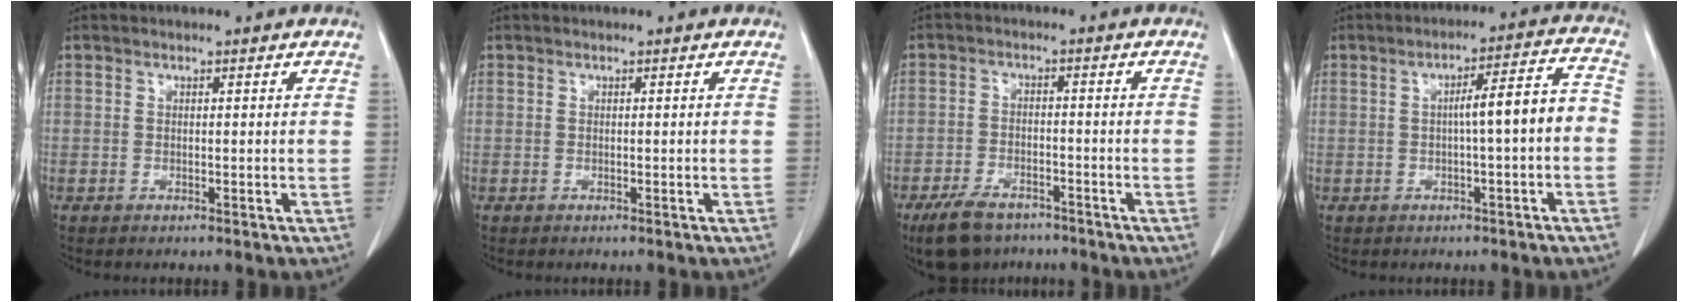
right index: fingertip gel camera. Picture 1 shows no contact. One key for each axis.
{"total": 0.0}
{"total": 8.0, "fx": -6.1, "fy": 3.6, "fz": 3.7, "tx": -0.074, "ty": -0.007, "tz": -0.101}
{"total": 6.9, "fx": -0.9, "fy": 0.6, "fz": 6.8, "tx": -0.097, "ty": 0.029, "tz": -0.012}